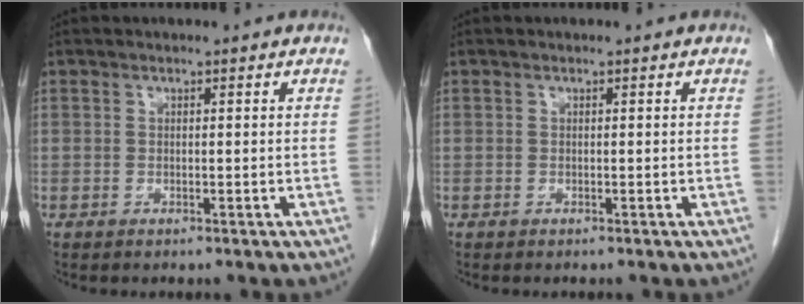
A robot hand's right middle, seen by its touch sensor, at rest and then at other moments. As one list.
[{"total": 0.0}]